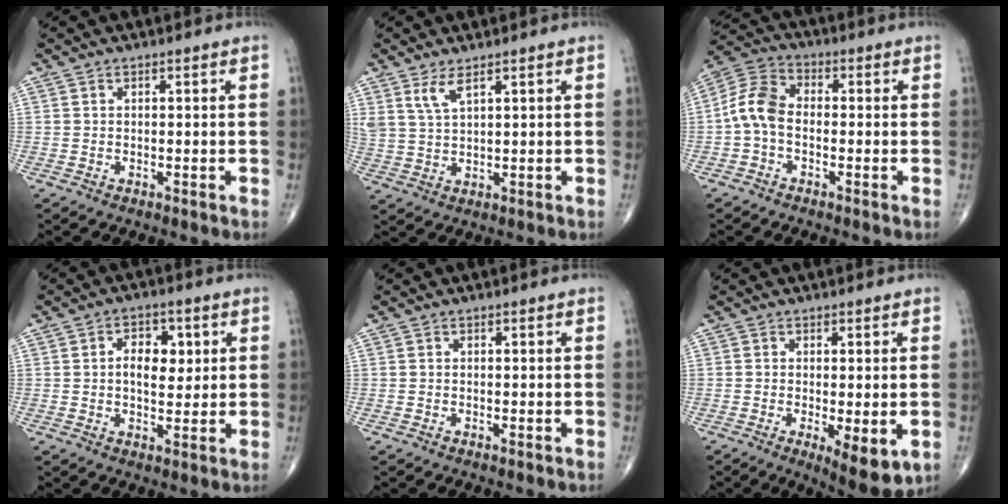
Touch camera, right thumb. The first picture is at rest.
{"total": 4.1, "force": [2.6, 1.1, 2.9], "torque": [-0.066, -0.016, 0.061]}
{"total": 7.6, "force": [-1.3, 5.0, 5.7], "torque": [-0.111, 0.025, -0.041]}
{"total": 6.8, "force": [1.3, 4.3, 5.2], "torque": [-0.051, -0.002, 0.017]}
{"total": 0.0}
{"total": 7.8, "force": [-2.1, 2.5, 7.0], "torque": [-0.101, -0.021, -0.027]}